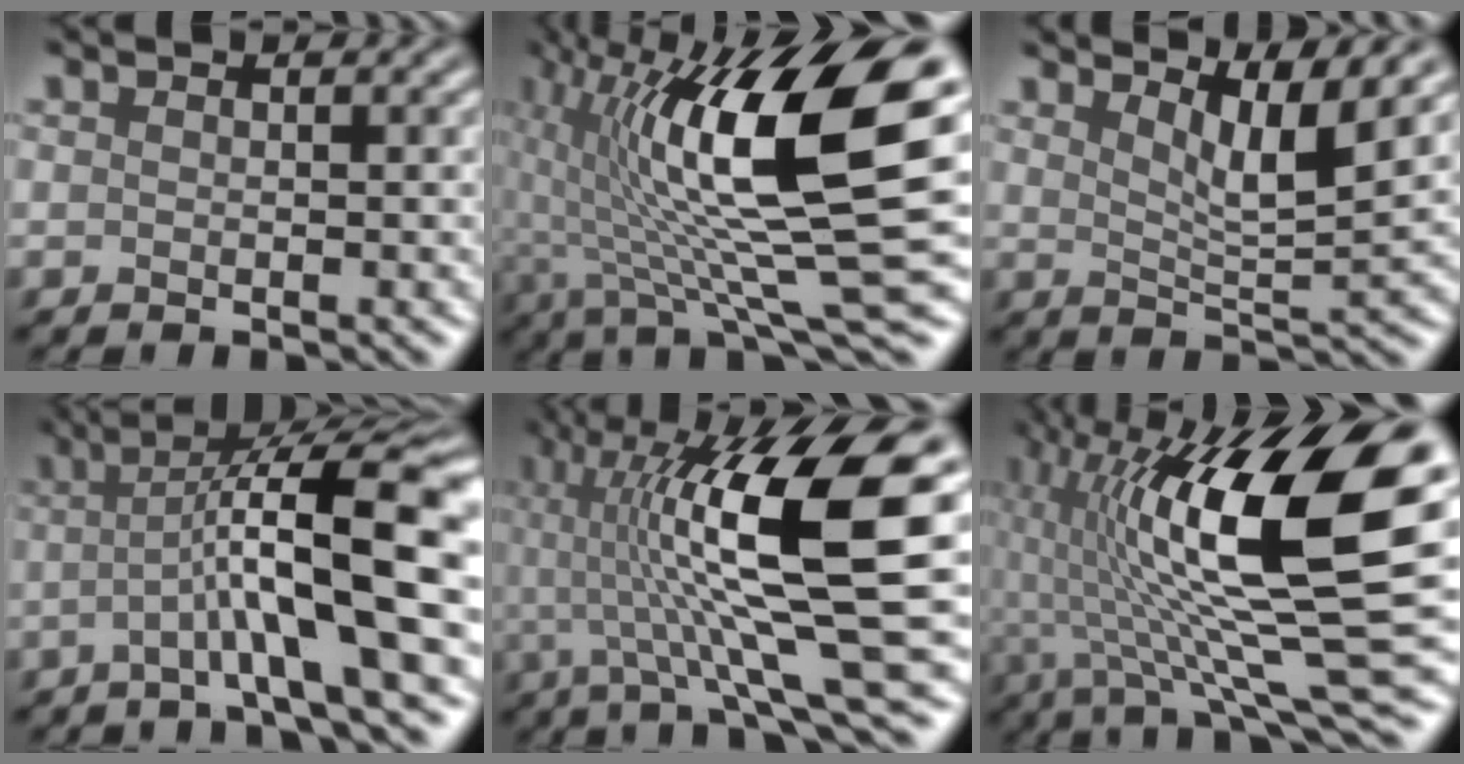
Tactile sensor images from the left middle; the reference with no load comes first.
{"total": 14.8, "force": [1.9, 3.5, 14.3], "torque": [-0.242, 0.008, 0.035]}
{"total": 4.8, "force": [3.1, 0.8, 3.6], "torque": [-0.057, -0.003, 0.054]}
{"total": 10.9, "force": [-1.0, 1.8, 10.7], "torque": [-0.150, 0.029, -0.027]}
{"total": 13.1, "force": [1.3, 2.7, 12.8], "torque": [-0.217, 0.011, 0.025]}
{"total": 16.4, "force": [2.0, 4.4, 15.7], "torque": [-0.277, 0.016, 0.035]}